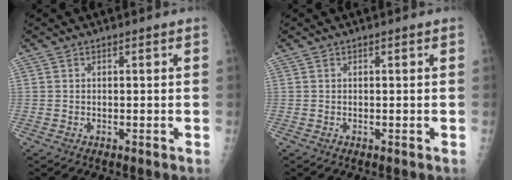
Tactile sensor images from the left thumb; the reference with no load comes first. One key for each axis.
{"total": 0.0}